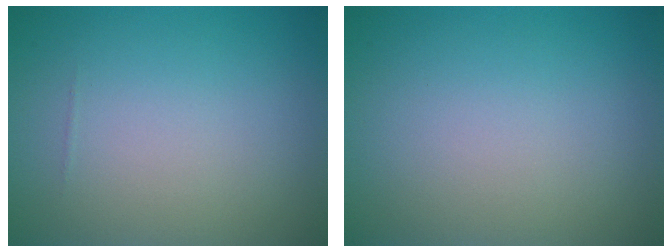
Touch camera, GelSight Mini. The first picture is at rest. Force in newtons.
{"total": 0.0}